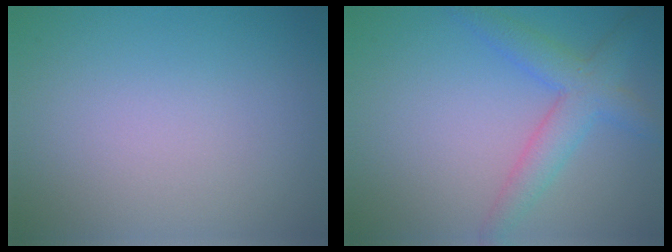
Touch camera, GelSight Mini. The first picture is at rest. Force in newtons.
{"total": 4.1, "press": 4.1, "slide": 0.2}